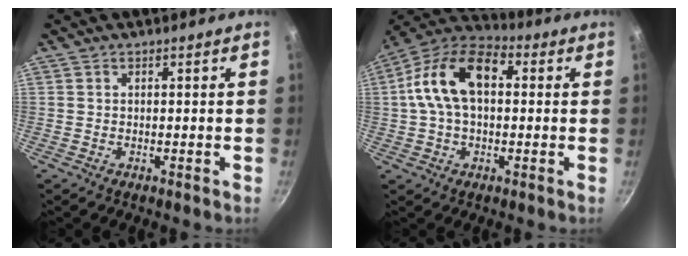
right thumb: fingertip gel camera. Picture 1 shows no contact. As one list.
[{"total": 15.1, "force": [1.9, 9.3, 11.8], "torque": [-0.195, 0.035, 0.012]}]